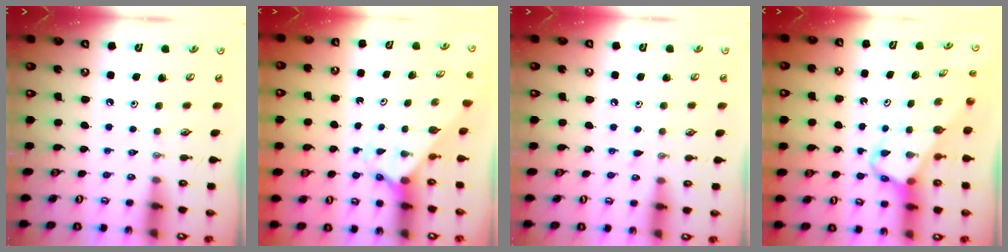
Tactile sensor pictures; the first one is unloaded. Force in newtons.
{"total": 2.0, "press": 2.0, "slide": 0.1}
{"total": 5.8, "press": 5.8, "slide": 0.6}
{"total": 3.8, "press": 3.8, "slide": 0.2}